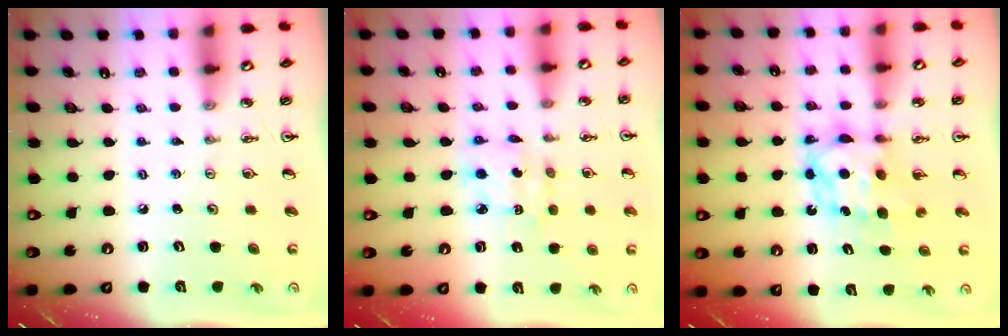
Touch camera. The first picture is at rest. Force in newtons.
{"total": 4.4, "press": 4.4, "slide": 0.2}
{"total": 6.8, "press": 6.8, "slide": 0.2}